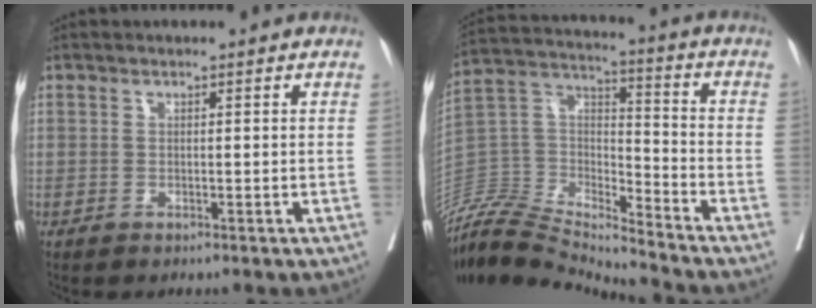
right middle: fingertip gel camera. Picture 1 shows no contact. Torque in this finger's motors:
{"motor_torque": [-0.39, -0.95, 0.00, 0.01]}